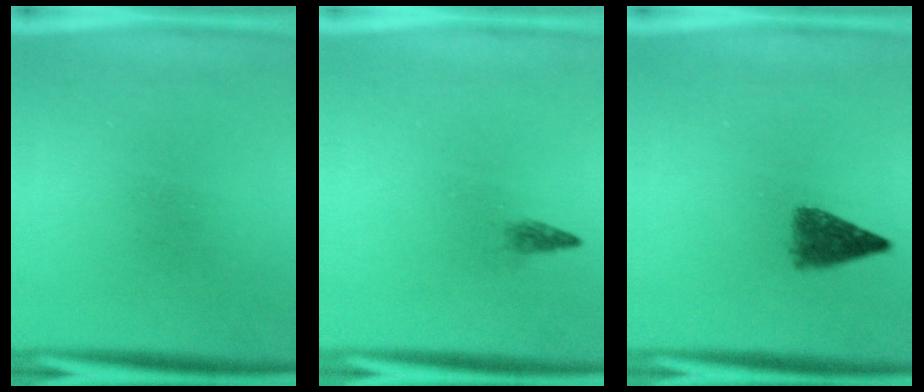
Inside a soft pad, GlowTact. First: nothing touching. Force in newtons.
{"total": 1.0}
{"total": 3.9}